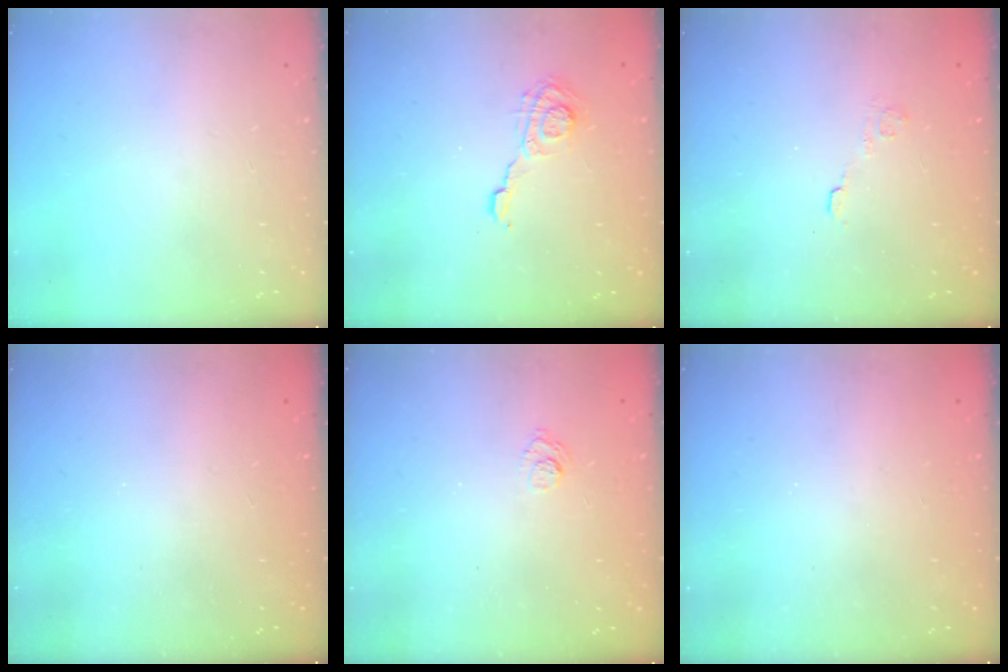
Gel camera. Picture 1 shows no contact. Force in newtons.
{"total": 7.0, "press": 7.0, "slide": 0.3}
{"total": 2.4, "press": 2.1, "slide": 1.3}
{"total": 2.3, "press": 2.2, "slide": 0.7}
{"total": 3.2, "press": 3.0, "slide": 1.1}
{"total": 2.3, "press": 2.2, "slide": 0.6}